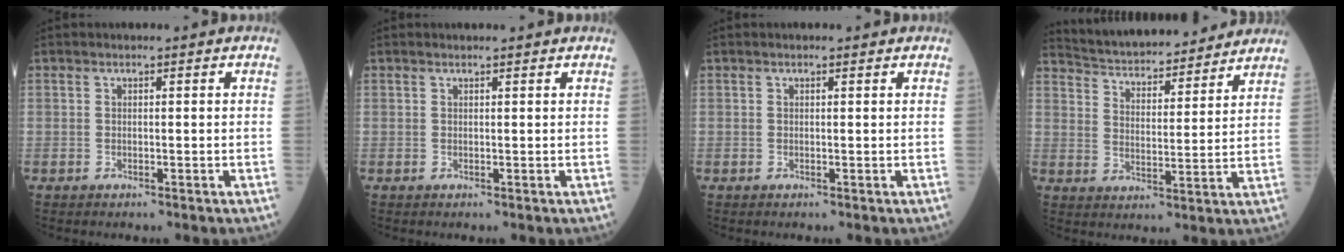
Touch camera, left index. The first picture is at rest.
{"total": 1.7, "force": [1.6, 0.1, 0.6], "torque": [-0.011, 0.011, 0.020]}
{"total": 0.5, "force": [0.4, 0.2, 0.3], "torque": [-0.011, 0.002, 0.004]}
{"total": 19.0, "force": [17.7, 3.2, 5.9], "torque": [-0.091, 0.017, 0.256]}